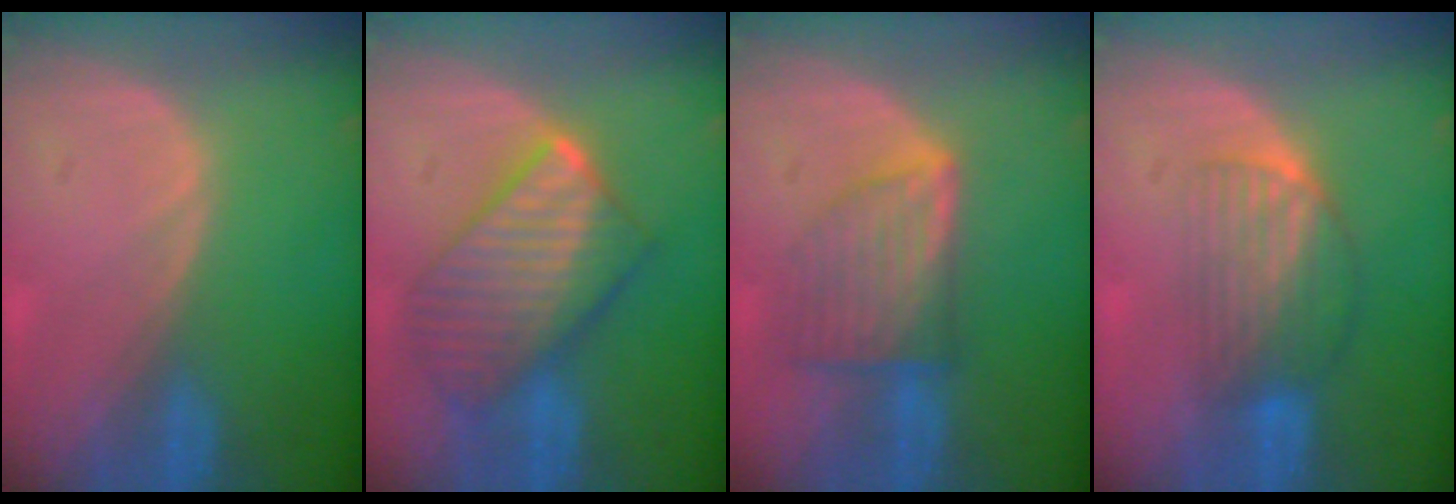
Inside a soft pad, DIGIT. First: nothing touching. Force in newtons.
{"total": 10.1, "press": 10.1, "slide": 0.8}
{"total": 7.4, "press": 6.6, "slide": 3.4}
{"total": 6.8, "press": 6.0, "slide": 3.2}